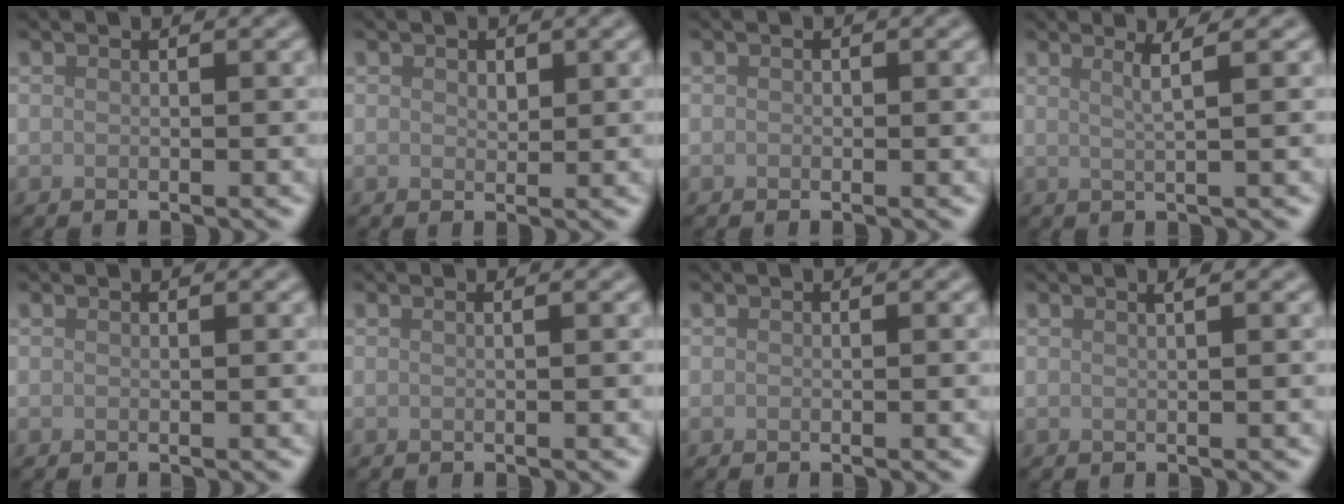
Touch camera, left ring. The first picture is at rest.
{"total": 1.0, "force": [0.5, 0.6, 0.5], "torque": [-0.009, -0.002, 0.010]}
{"total": 0.0}
{"total": 2.2, "force": [0.9, 0.5, 2.0], "torque": [-0.030, 0.004, 0.010]}
{"total": 0.0}
{"total": 1.0, "force": [0.3, 0.5, 0.8], "torque": [-0.006, -0.001, -0.008]}
{"total": 0.0}
{"total": 1.1, "force": [0.6, 0.4, 0.9], "torque": [-0.008, 0.000, 0.001]}